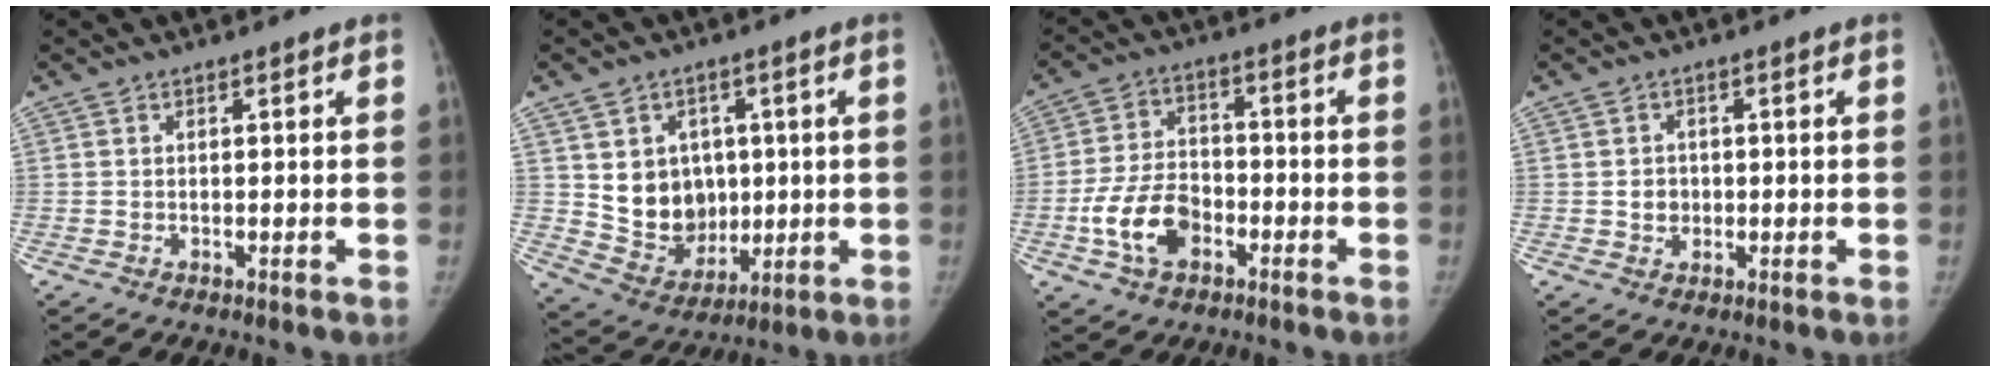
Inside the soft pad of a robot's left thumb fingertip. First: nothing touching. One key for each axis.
{"total": 11.3, "fx": 1.9, "fy": 9.7, "fz": 5.6, "tx": -0.042, "ty": -0.014, "tz": 0.056}
{"total": 10.4, "fx": -4.0, "fy": 6.9, "fz": 6.6, "tx": -0.113, "ty": 0.026, "tz": -0.074}
{"total": 2.6, "fx": -0.1, "fy": 2.5, "fz": 0.9, "tx": 0.004, "ty": 0.005, "tz": 0.000}